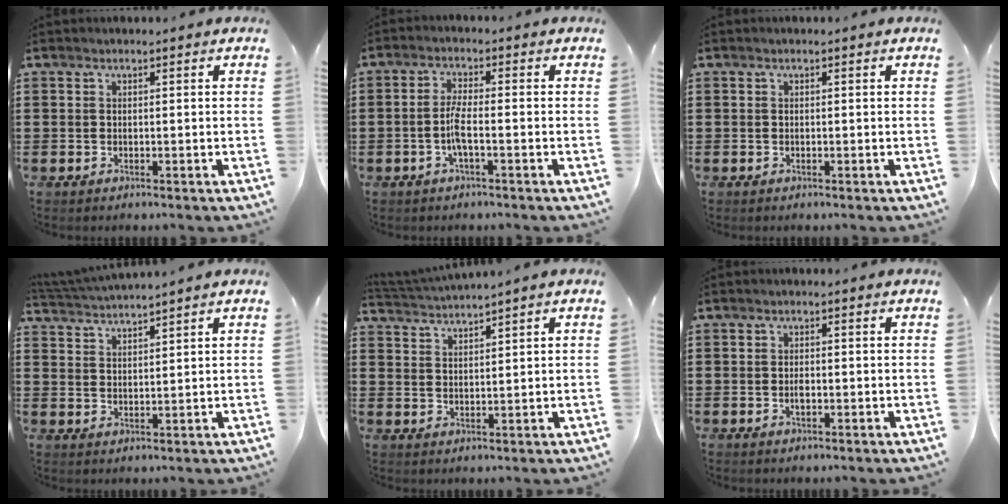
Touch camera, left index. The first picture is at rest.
{"total": 4.2, "force": [-1.3, 0.6, 4.0], "torque": [-0.085, -0.004, -0.030]}
{"total": 0.0}
{"total": 2.9, "force": [2.9, -0.6, 0.0], "torque": [-0.010, -0.010, 0.052]}
{"total": 2.2, "force": [2.1, -0.6, 0.0], "torque": [-0.007, -0.008, 0.040]}
{"total": 1.6, "force": [-0.4, 0.7, 1.4], "torque": [-0.029, -0.001, -0.006]}